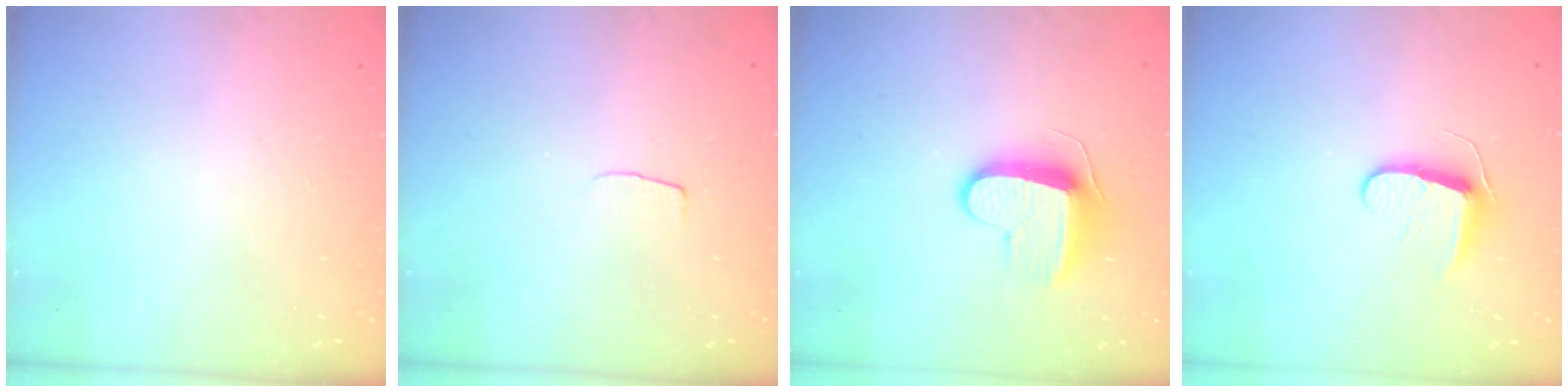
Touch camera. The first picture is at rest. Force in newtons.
{"total": 3.7, "press": 3.7, "slide": 0.3}
{"total": 9.3, "press": 9.3, "slide": 0.4}
{"total": 7.2, "press": 7.2, "slide": 0.7}